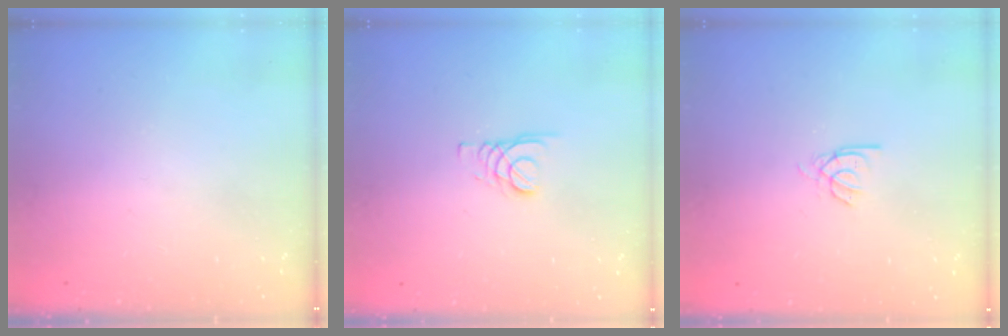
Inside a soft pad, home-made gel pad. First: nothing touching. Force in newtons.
{"total": 1.8, "press": 1.8, "slide": 0.2}
{"total": 2.2, "press": 2.2, "slide": 0.2}